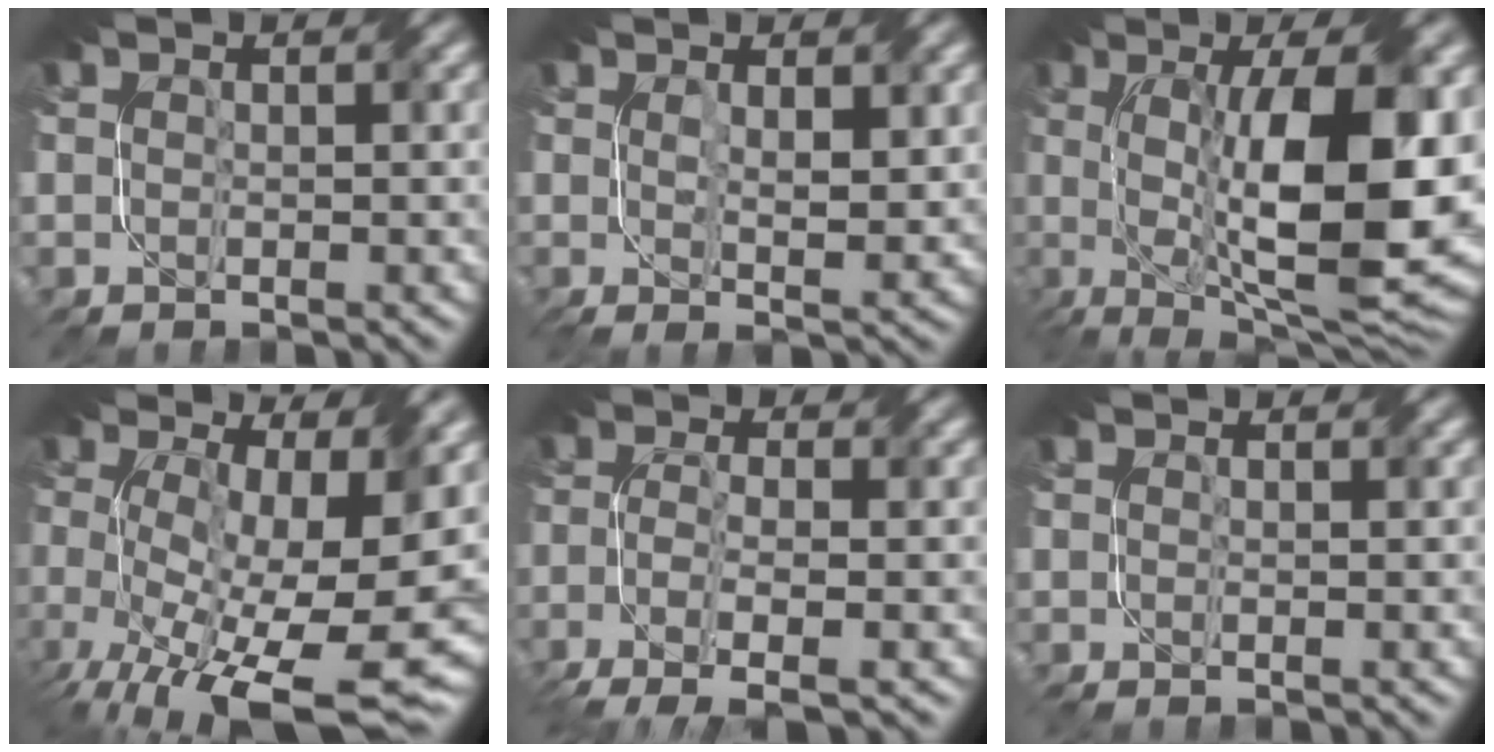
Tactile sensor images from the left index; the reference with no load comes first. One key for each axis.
{"total": 2.9, "fx": 0.8, "fy": 0.8, "fz": 2.7, "tx": -0.048, "ty": -0.007, "tz": 0.024}
{"total": 16.7, "fx": 0.3, "fy": 6.5, "fz": 15.4, "tx": -0.211, "ty": -0.001, "tz": 0.016}
{"total": 15.3, "fx": -2.9, "fy": 6.4, "fz": 13.6, "tx": -0.221, "ty": -0.042, "tz": -0.018}
{"total": 4.7, "fx": -2.5, "fy": 1.4, "fz": 3.8, "tx": -0.082, "ty": -0.008, "tz": -0.053}
{"total": 0.0}